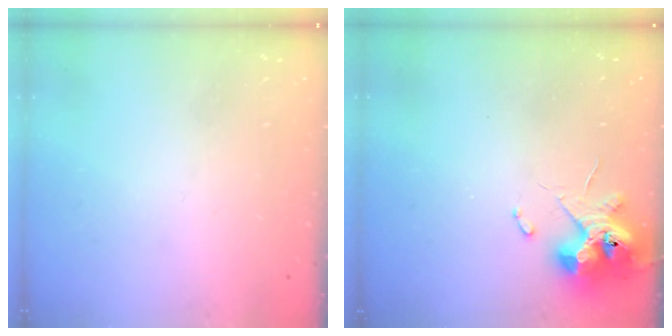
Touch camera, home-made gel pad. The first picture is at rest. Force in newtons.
{"total": 10.6, "press": 10.5, "slide": 0.9}